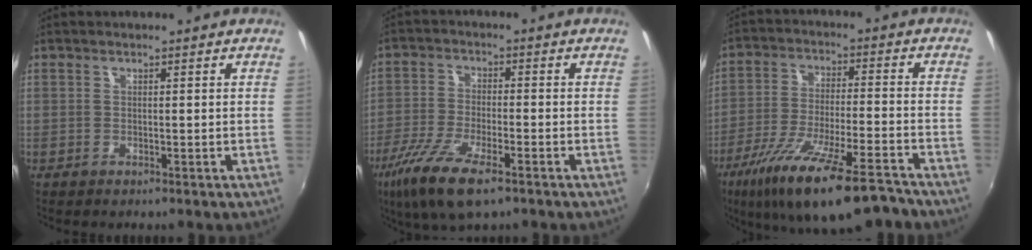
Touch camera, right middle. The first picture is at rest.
{"total": 11.2, "force": [-6.8, 3.2, 8.2], "torque": [-0.183, -0.031, -0.133]}
{"total": 18.4, "force": [-13.3, 3.2, 12.3], "torque": [-0.232, -0.044, -0.223]}